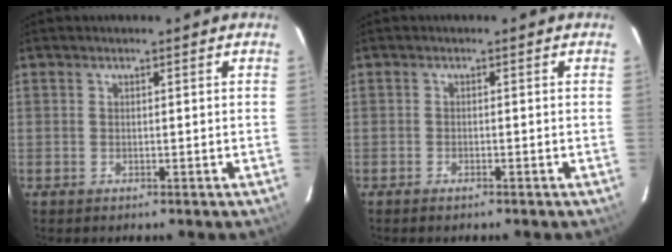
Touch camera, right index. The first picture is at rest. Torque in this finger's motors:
{"motor_torque": [-0.14, -0.11, 0.12, 0.01]}